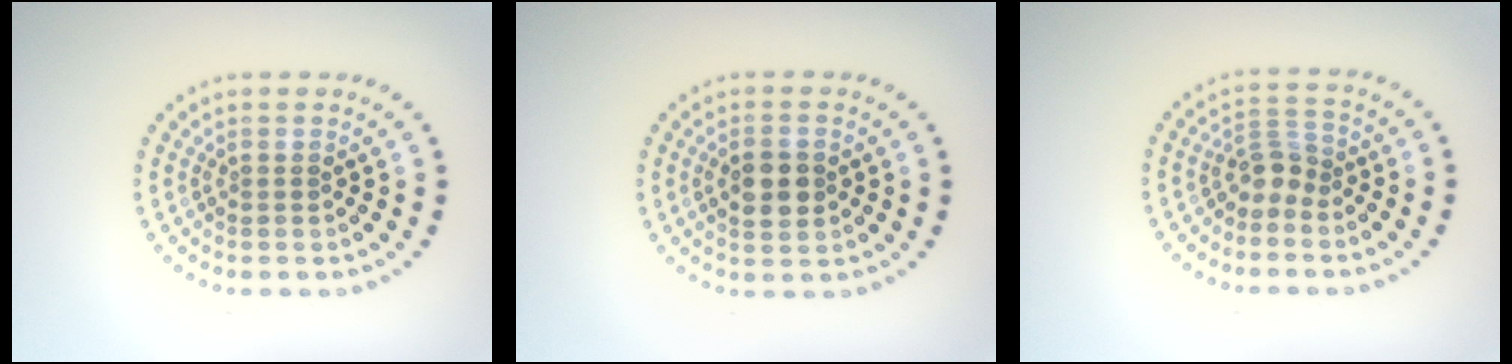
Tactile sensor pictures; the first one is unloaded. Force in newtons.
{"total": 3.4, "press": 3.4, "slide": 0.2}
{"total": 2.2, "press": 1.7, "slide": 1.4}